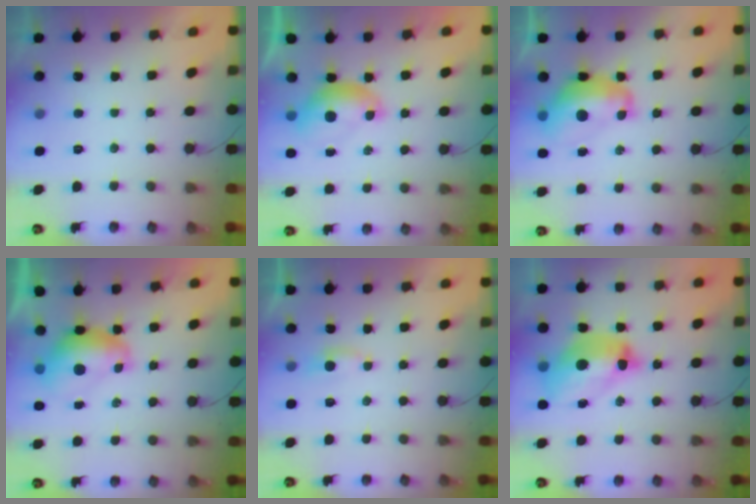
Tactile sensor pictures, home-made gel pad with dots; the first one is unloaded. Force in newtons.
{"total": 7.2, "press": 7.2, "slide": 0.7}
{"total": 12.9, "press": 12.8, "slide": 1.6}
{"total": 8.6, "press": 8.5, "slide": 0.9}
{"total": 3.4, "press": 3.4, "slide": 0.5}
{"total": 15.2, "press": 15.1, "slide": 1.6}